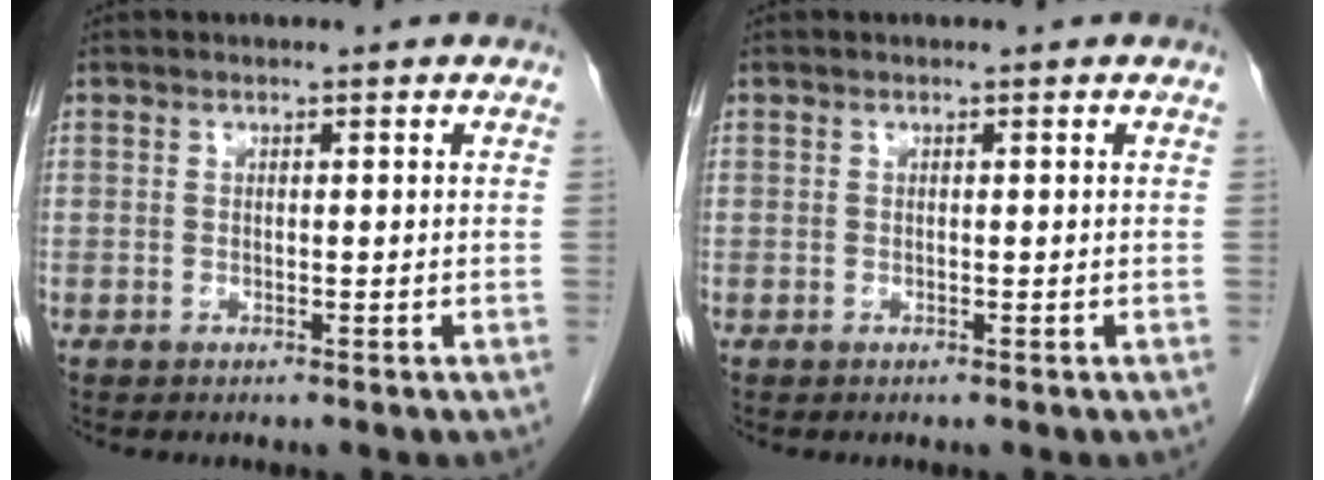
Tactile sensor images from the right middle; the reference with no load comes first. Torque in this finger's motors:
{"motor_torque": [-0.05, 0.00, 0.00, 0.00]}